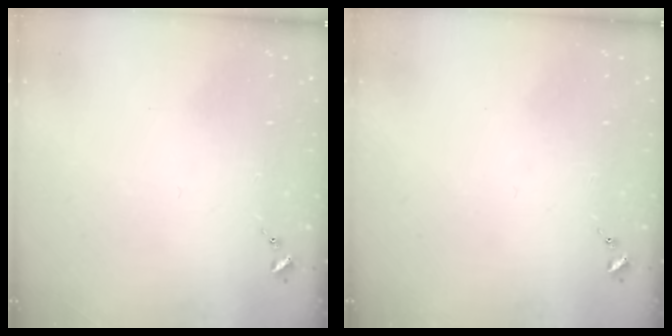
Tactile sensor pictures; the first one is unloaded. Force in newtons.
{"total": 0.0}